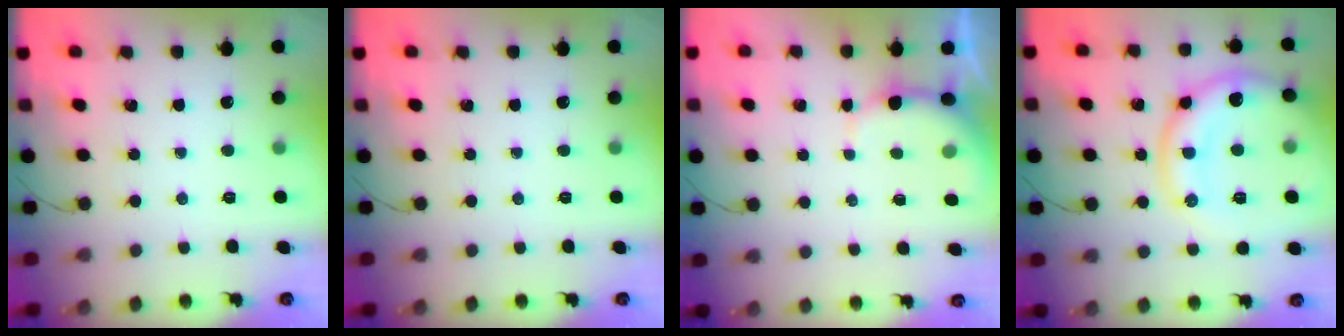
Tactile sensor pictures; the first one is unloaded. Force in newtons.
{"total": 0.0}
{"total": 3.2, "press": 3.1, "slide": 0.8}
{"total": 15.1, "press": 15.0, "slide": 0.9}